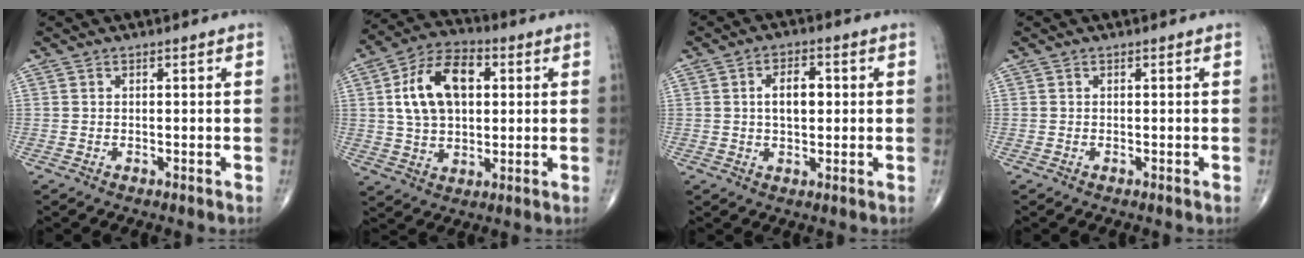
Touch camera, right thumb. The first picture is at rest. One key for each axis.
{"total": 14.4, "fx": 3.1, "fy": 8.9, "fz": 10.8, "tx": -0.178, "ty": 0.013, "tz": 0.049}
{"total": 6.1, "fx": 0.8, "fy": 3.4, "fz": 5.0, "tx": -0.071, "ty": 0.006, "tz": 0.012}
{"total": 0.0}